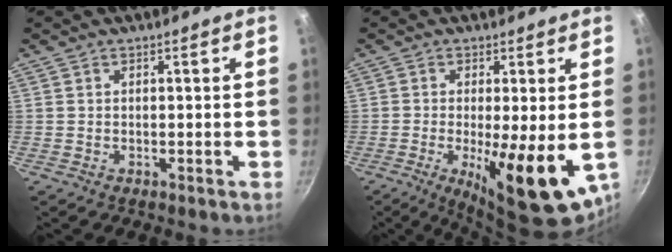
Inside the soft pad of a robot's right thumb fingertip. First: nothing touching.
{"total": 14.1, "force": [-2.7, 3.7, 13.4], "torque": [-0.196, -0.012, -0.032]}